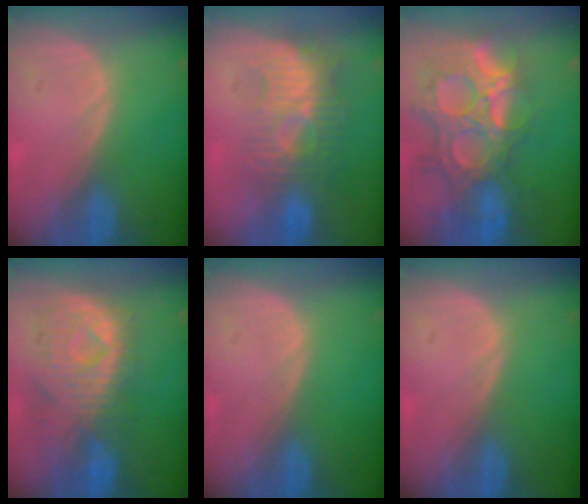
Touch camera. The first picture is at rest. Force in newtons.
{"total": 9.4, "press": 8.4, "slide": 4.3}
{"total": 14.0, "press": 11.8, "slide": 7.5}
{"total": 10.6, "press": 9.5, "slide": 4.8}
{"total": 0.0}
{"total": 0.0}